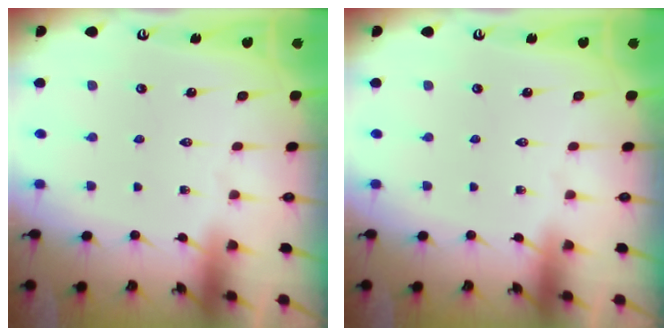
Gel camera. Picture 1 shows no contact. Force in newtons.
{"total": 0.0}